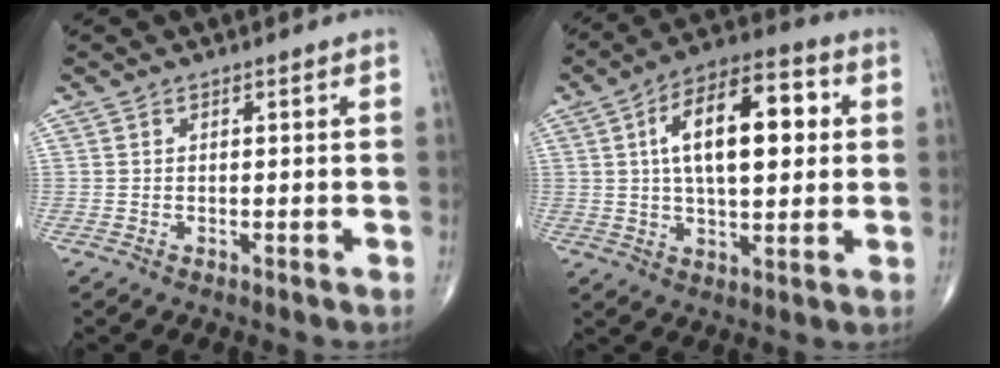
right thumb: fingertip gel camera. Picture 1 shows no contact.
{"total": 17.0, "force": [3.3, 8.0, 14.6], "torque": [-0.216, 0.017, 0.048]}